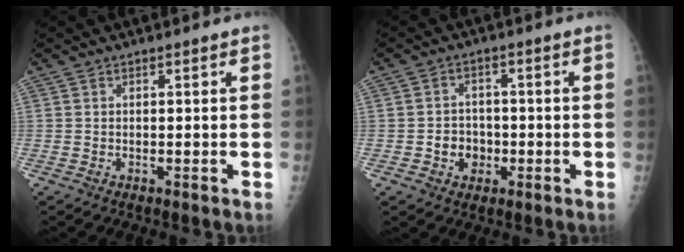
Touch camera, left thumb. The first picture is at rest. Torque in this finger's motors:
{"motor_torque": [-0.05, 0.06, 0.09, 0.00, 0.00]}